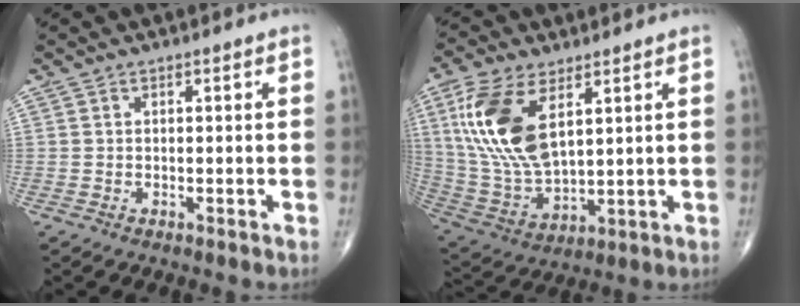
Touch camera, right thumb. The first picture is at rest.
{"total": 17.0, "force": [6.1, 8.4, 13.5], "torque": [-0.277, -0.021, 0.128]}